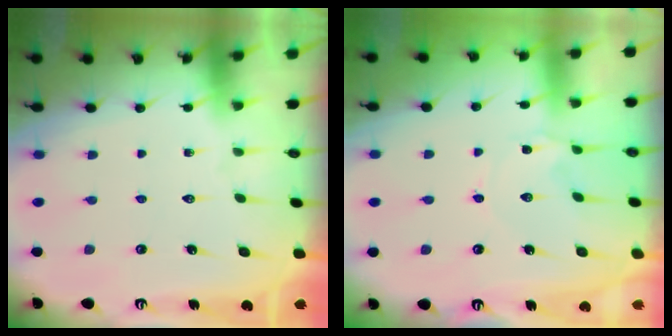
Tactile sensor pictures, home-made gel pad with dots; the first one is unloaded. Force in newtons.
{"total": 2.1, "press": 2.1, "slide": 0.1}